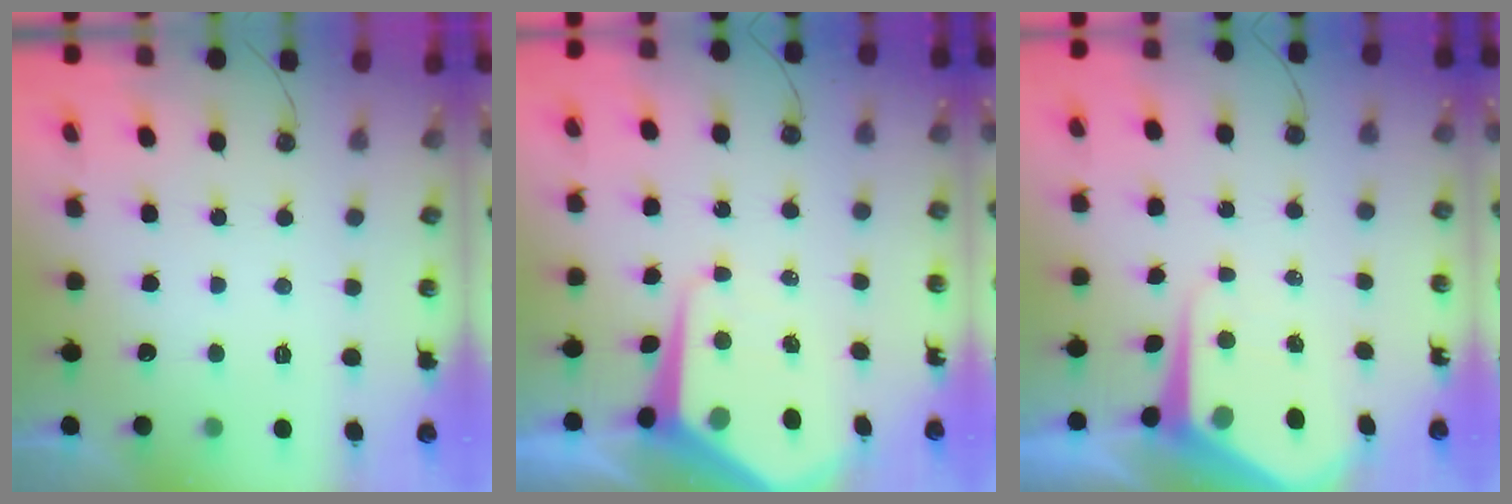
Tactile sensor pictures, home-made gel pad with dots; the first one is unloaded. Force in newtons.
{"total": 9.3, "press": 9.3, "slide": 0.7}
{"total": 7.9, "press": 7.9, "slide": 0.6}